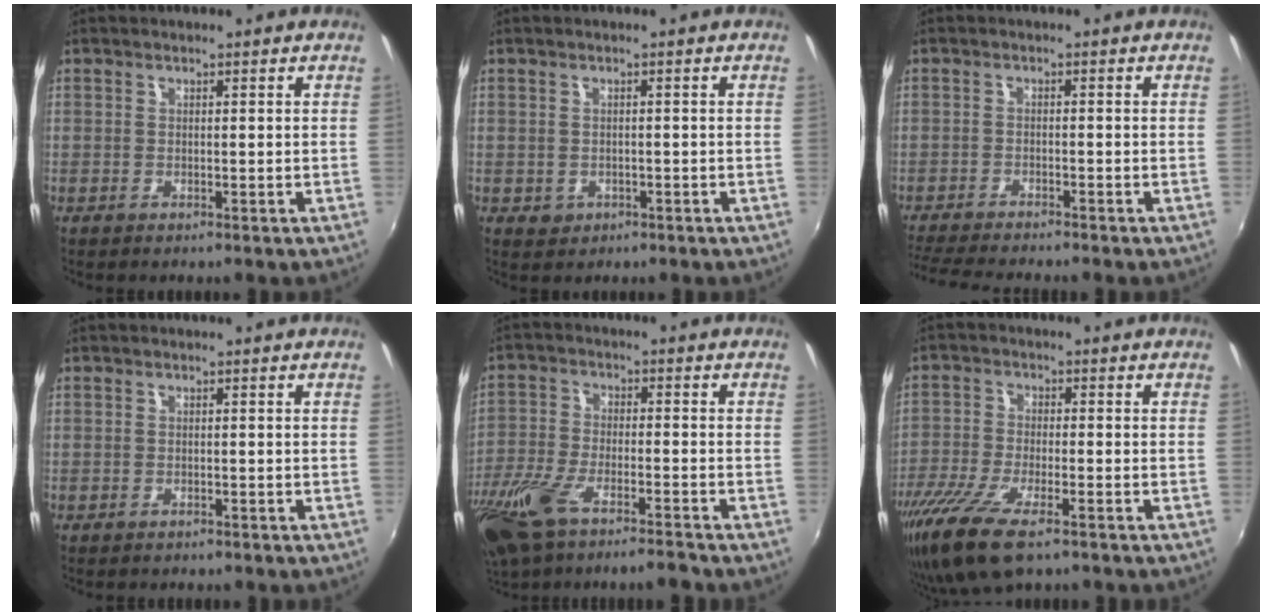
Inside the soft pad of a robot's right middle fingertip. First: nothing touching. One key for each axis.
{"total": 2.2, "fx": -0.6, "fy": 2.0, "fz": 0.7, "tx": -0.016, "ty": -0.004, "tz": -0.004}
{"total": 8.1, "fx": -7.4, "fy": 0.2, "fz": 3.2, "tx": -0.085, "ty": -0.026, "tz": -0.126}
{"total": 0.9, "fx": -0.8, "fy": 0.5, "fz": 0.1, "tx": -0.007, "ty": -0.002, "tz": -0.011}
{"total": 13.6, "fx": -9.9, "fy": 3.4, "fz": 8.7, "tx": -0.209, "ty": -0.038, "tz": -0.191}
{"total": 11.2, "fx": -7.5, "fy": 3.1, "fz": 7.7, "tx": -0.177, "ty": -0.038, "tz": -0.146}